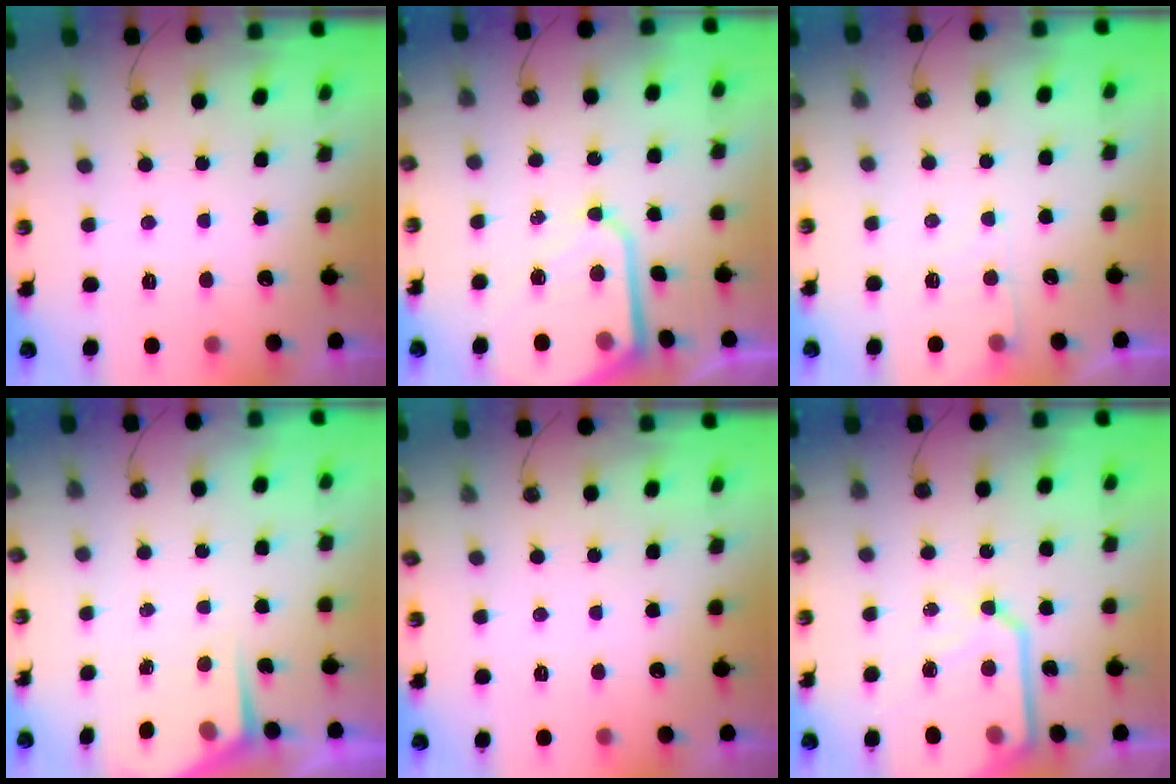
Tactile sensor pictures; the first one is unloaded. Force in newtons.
{"total": 11.3, "press": 11.2, "slide": 0.9}
{"total": 5.6, "press": 5.5, "slide": 0.7}
{"total": 3.5, "press": 3.5, "slide": 0.5}
{"total": 0.0}
{"total": 13.4, "press": 13.3, "slide": 1.4}